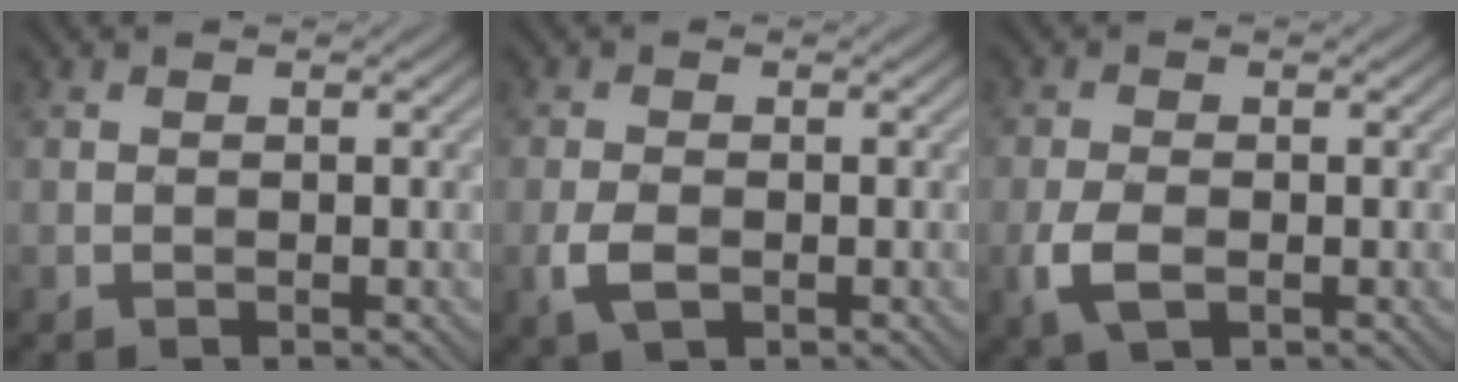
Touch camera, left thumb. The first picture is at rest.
{"total": 3.0, "force": [-1.0, 1.6, 2.3], "torque": [-0.058, -0.006, -0.023]}
{"total": 3.8, "force": [-1.3, 1.9, 3.0], "torque": [-0.074, -0.006, -0.029]}